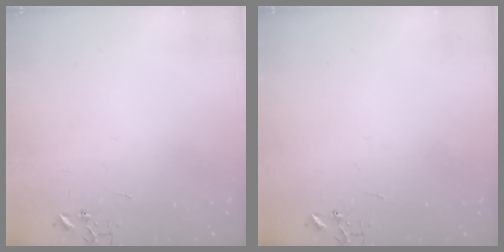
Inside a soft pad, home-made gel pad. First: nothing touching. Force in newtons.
{"total": 0.0}